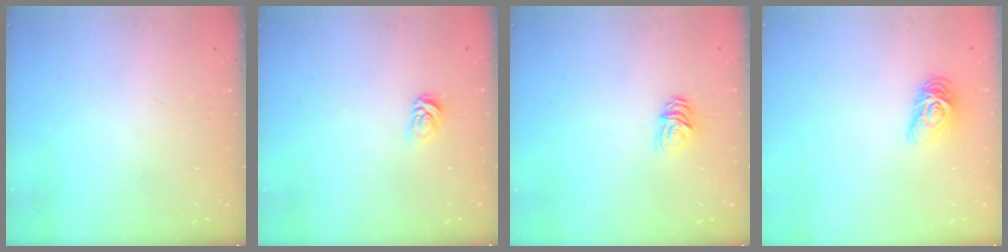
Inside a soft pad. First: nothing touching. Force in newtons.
{"total": 5.0, "press": 5.0, "slide": 0.5}
{"total": 6.3, "press": 6.2, "slide": 0.6}
{"total": 7.7, "press": 7.6, "slide": 0.3}